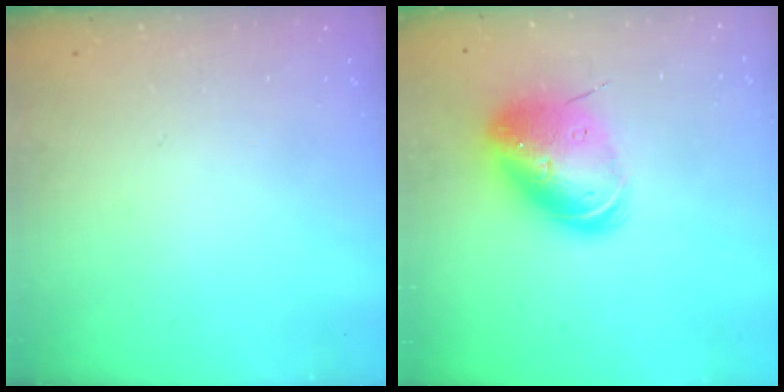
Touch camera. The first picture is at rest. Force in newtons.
{"total": 15.1, "press": 14.9, "slide": 2.9}